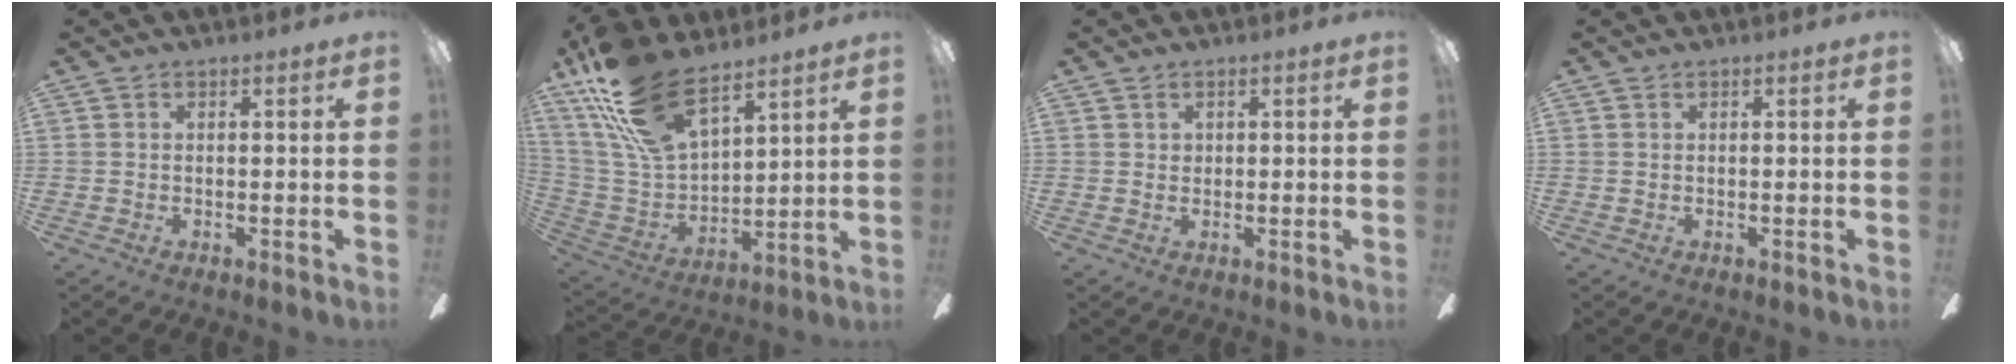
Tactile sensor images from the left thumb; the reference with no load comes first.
{"total": 20.9, "force": [14.7, 9.1, 11.7], "torque": [-0.266, -0.075, 0.268]}
{"total": 1.2, "force": [0.8, 0.8, 0.1], "torque": [-0.003, 0.002, 0.015]}
{"total": 0.0}